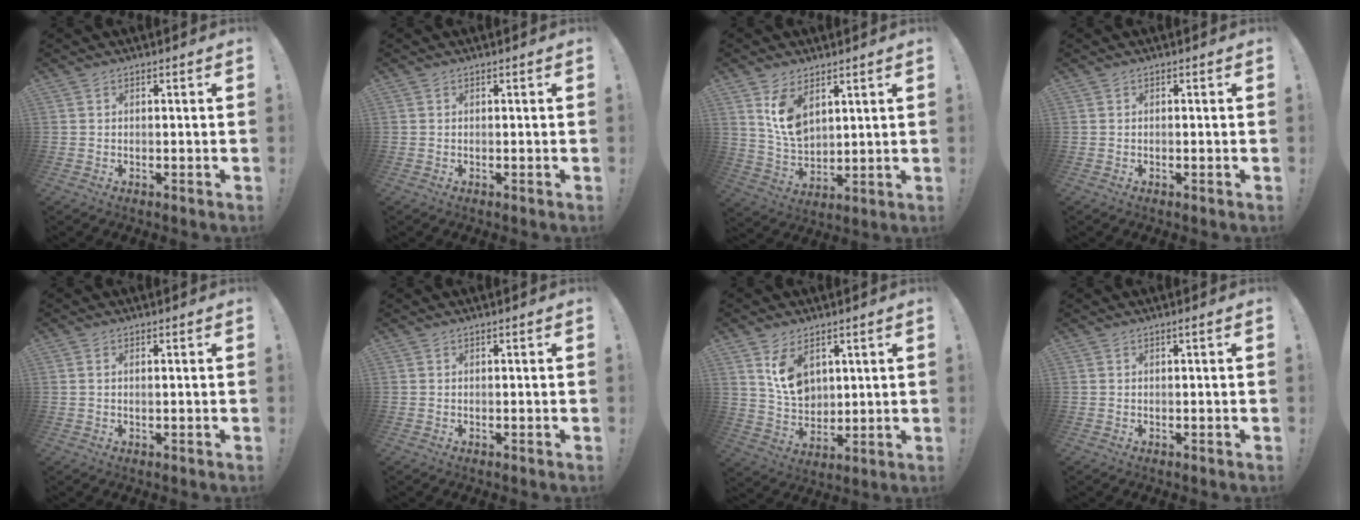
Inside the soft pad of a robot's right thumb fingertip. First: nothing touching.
{"total": 0.0}
{"total": 10.3, "force": [5.7, 6.3, 5.8], "torque": [-0.107, -0.027, 0.110]}
{"total": 0.0}
{"total": 0.8, "force": [0.3, 0.0, 0.8], "torque": [-0.012, -0.002, 0.004]}
{"total": 0.0}
{"total": 10.4, "force": [5.1, 7.1, 5.6], "torque": [-0.082, -0.026, 0.101]}
{"total": 1.0, "force": [0.2, -0.1, 1.0], "torque": [-0.012, -0.003, 0.000]}